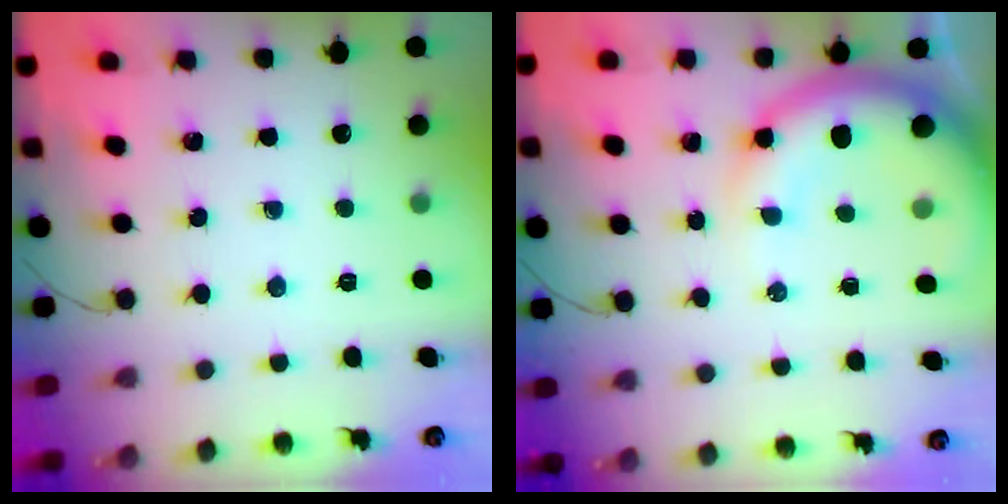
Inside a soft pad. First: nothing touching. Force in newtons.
{"total": 11.1, "press": 10.9, "slide": 2.2}